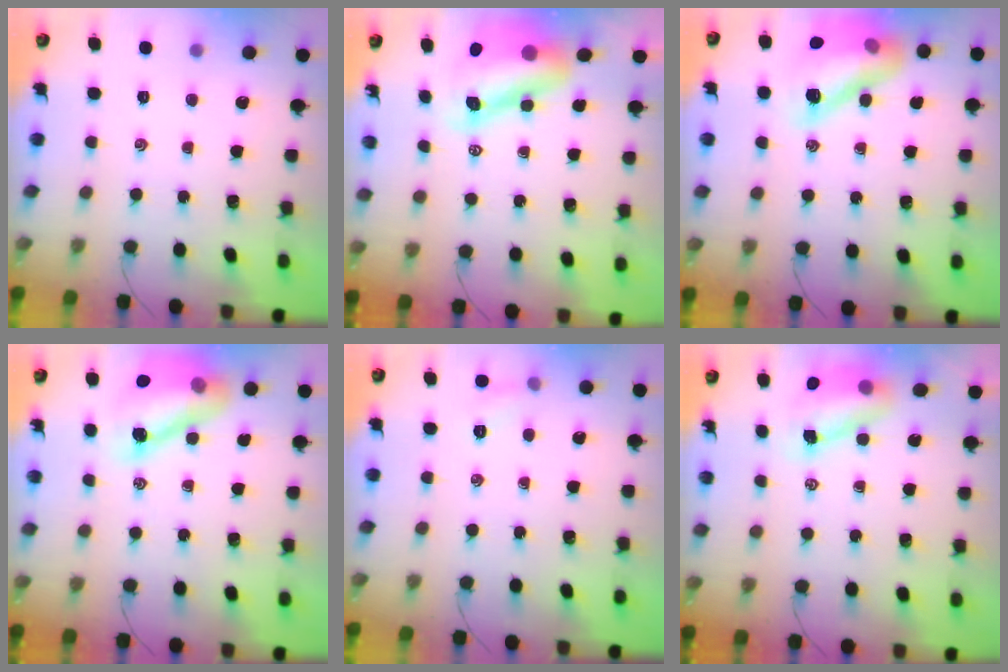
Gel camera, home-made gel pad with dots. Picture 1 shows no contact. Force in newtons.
{"total": 10.4, "press": 9.9, "slide": 3.0}
{"total": 16.3, "press": 16.1, "slide": 2.6}
{"total": 14.7, "press": 14.1, "slide": 4.1}
{"total": 4.7, "press": 4.5, "slide": 1.5}
{"total": 8.1, "press": 8.0, "slide": 1.1}